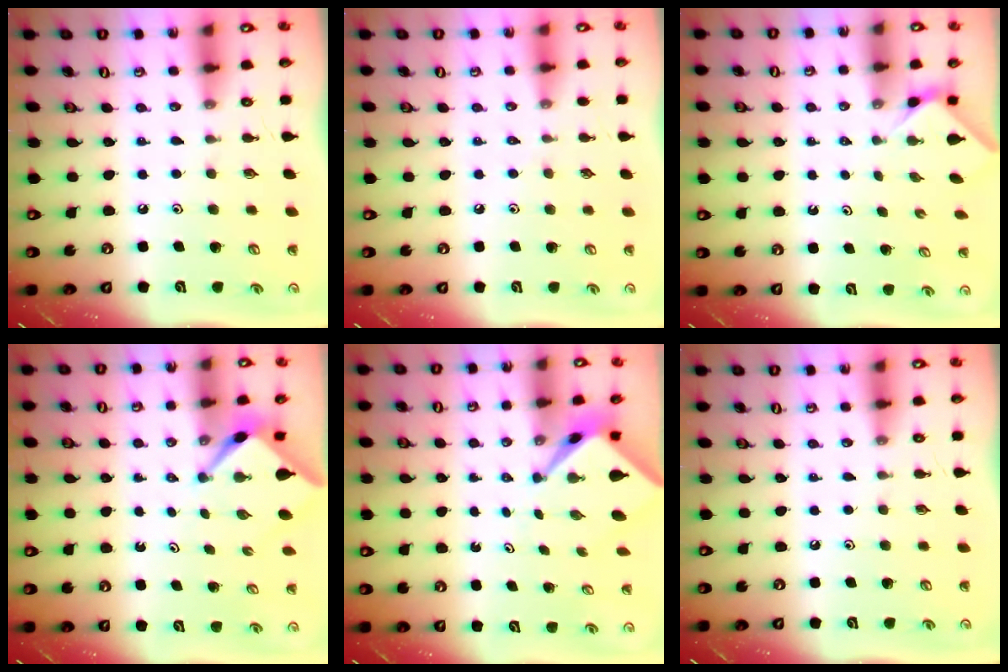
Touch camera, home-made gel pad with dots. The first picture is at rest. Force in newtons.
{"total": 2.1, "press": 2.1, "slide": 0.4}
{"total": 1.3, "press": 1.3, "slide": 0.4}
{"total": 2.5, "press": 2.5, "slide": 0.3}
{"total": 2.6, "press": 2.6, "slide": 0.2}
{"total": 0.0}